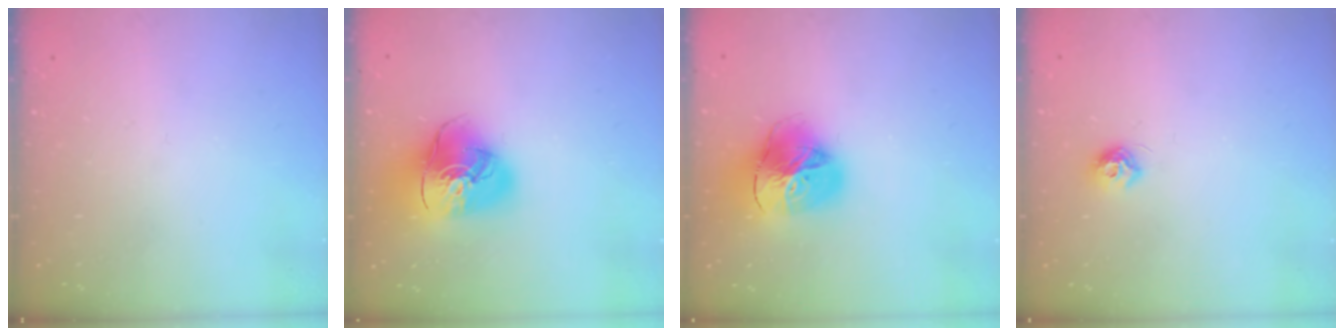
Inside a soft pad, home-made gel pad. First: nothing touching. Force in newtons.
{"total": 17.2, "press": 17.1, "slide": 2.0}
{"total": 19.8, "press": 19.6, "slide": 2.3}
{"total": 7.2, "press": 7.2, "slide": 0.5}